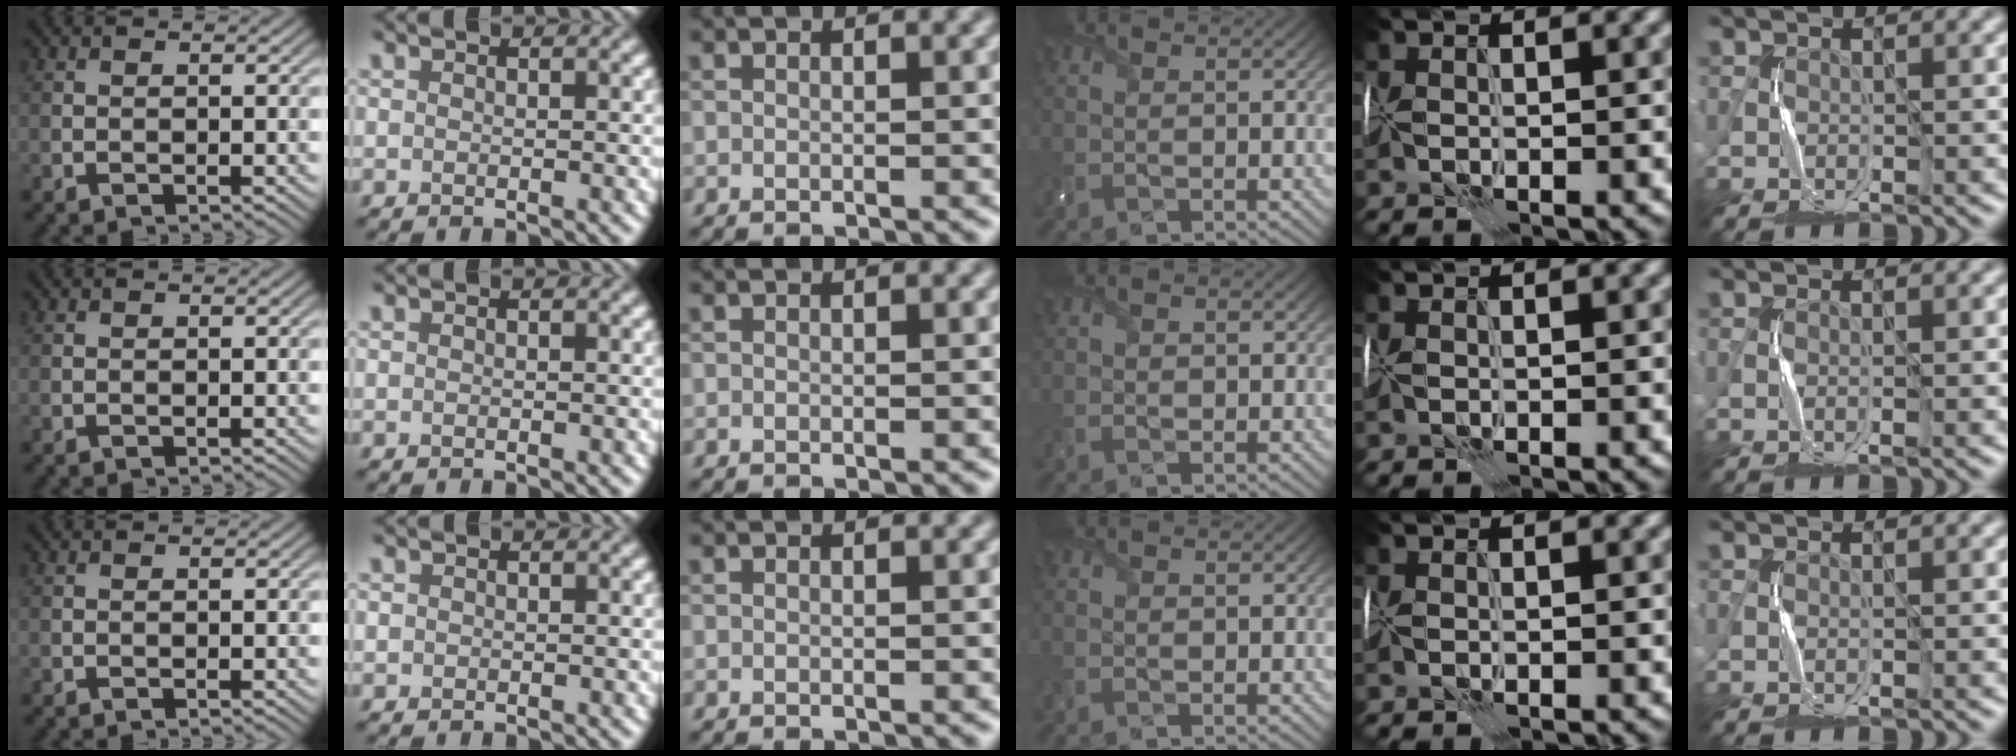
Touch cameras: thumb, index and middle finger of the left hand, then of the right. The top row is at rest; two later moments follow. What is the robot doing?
{"motion": "wrap", "object": "felt sheet"}